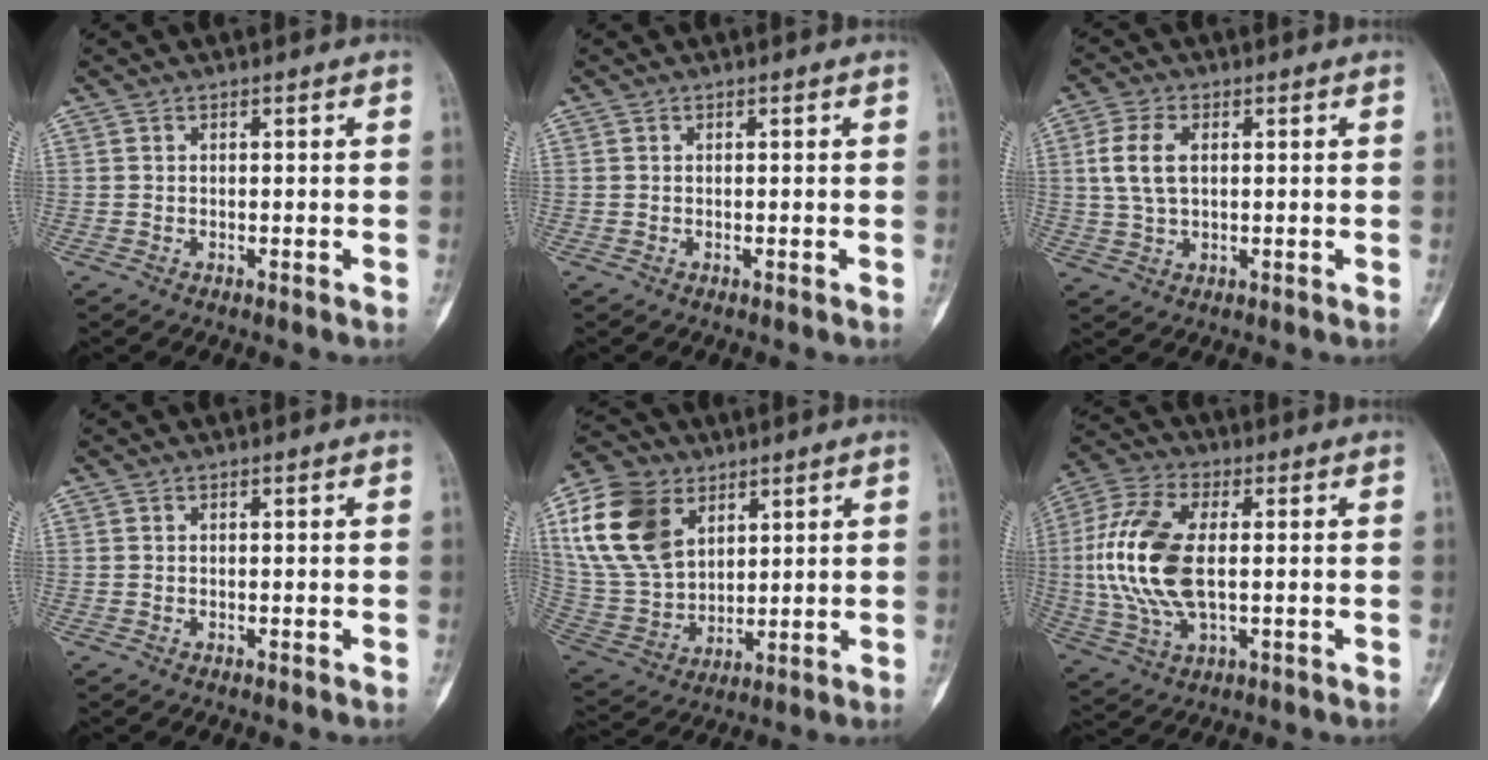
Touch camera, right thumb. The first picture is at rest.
{"total": 0.0}
{"total": 6.8, "force": [1.3, 4.0, 5.3], "torque": [-0.110, 0.004, 0.025]}
{"total": 0.0}
{"total": 17.9, "force": [7.2, 12.2, 10.9], "torque": [-0.204, -0.016, 0.147]}
{"total": 16.3, "force": [0.5, 8.4, 14.0], "torque": [-0.306, 0.005, 0.010]}